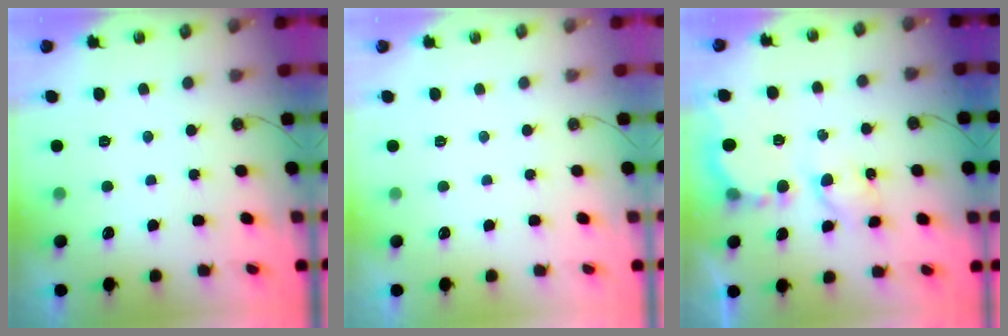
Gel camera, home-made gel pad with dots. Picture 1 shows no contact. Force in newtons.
{"total": 0.0}
{"total": 6.3, "press": 6.2, "slide": 0.7}